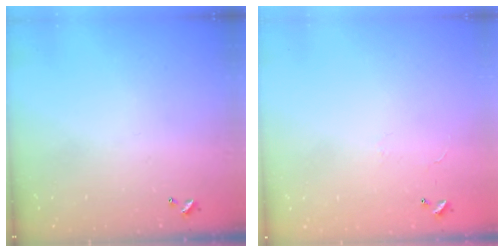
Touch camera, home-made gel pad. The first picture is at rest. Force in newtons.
{"total": 7.7, "press": 7.7, "slide": 0.6}